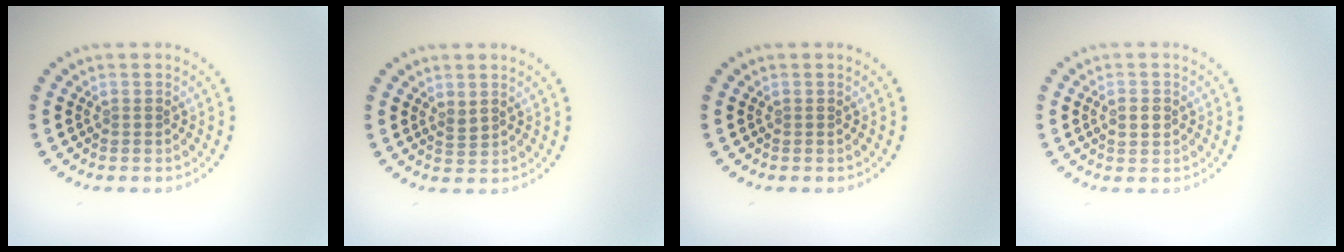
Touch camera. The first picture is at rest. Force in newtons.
{"total": 0.9, "press": 0.7, "slide": 0.5}
{"total": 0.0}
{"total": 1.5, "press": 1.5, "slide": 0.0}